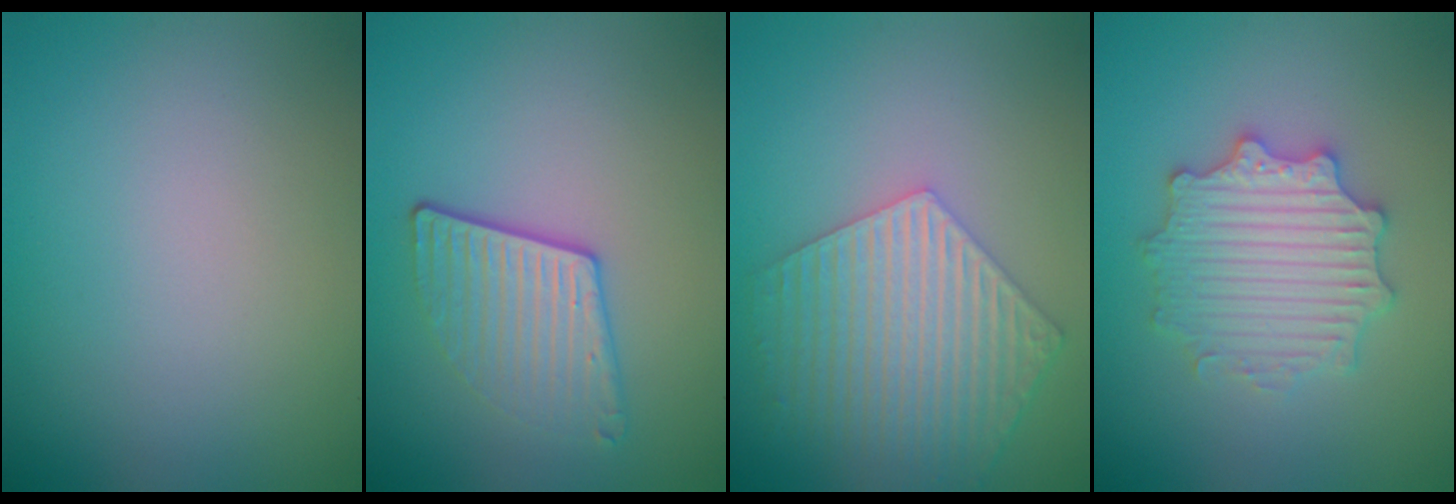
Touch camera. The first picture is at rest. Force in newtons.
{"total": 3.3, "press": 2.8, "slide": 1.9}
{"total": 5.9, "press": 4.6, "slide": 3.6}
{"total": 5.4, "press": 5.3, "slide": 0.9}